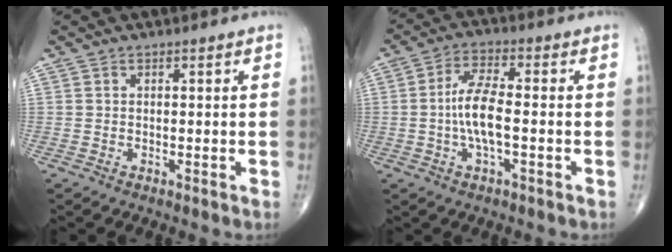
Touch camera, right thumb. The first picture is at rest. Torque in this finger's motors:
{"motor_torque": [1.63, 3.38, 0.89, -0.13, 0.28]}